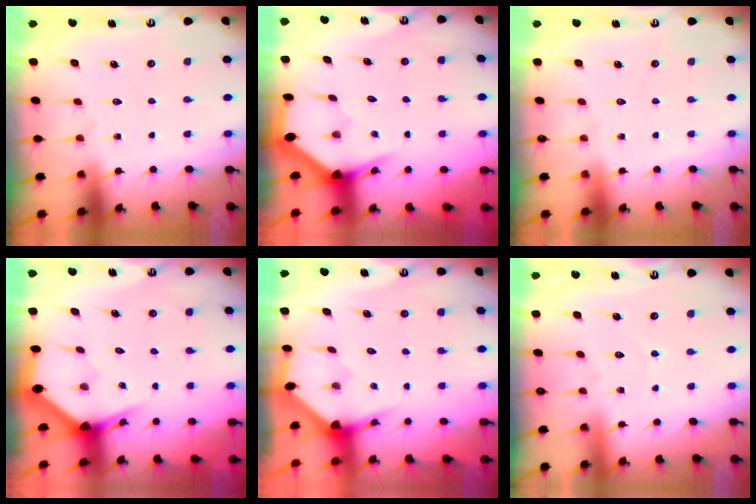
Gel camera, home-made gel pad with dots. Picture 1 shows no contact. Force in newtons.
{"total": 3.3, "press": 3.3, "slide": 0.0}
{"total": 0.0}
{"total": 2.7, "press": 2.7, "slide": 0.2}
{"total": 2.8, "press": 2.8, "slide": 0.3}
{"total": 3.7, "press": 3.7, "slide": 0.1}